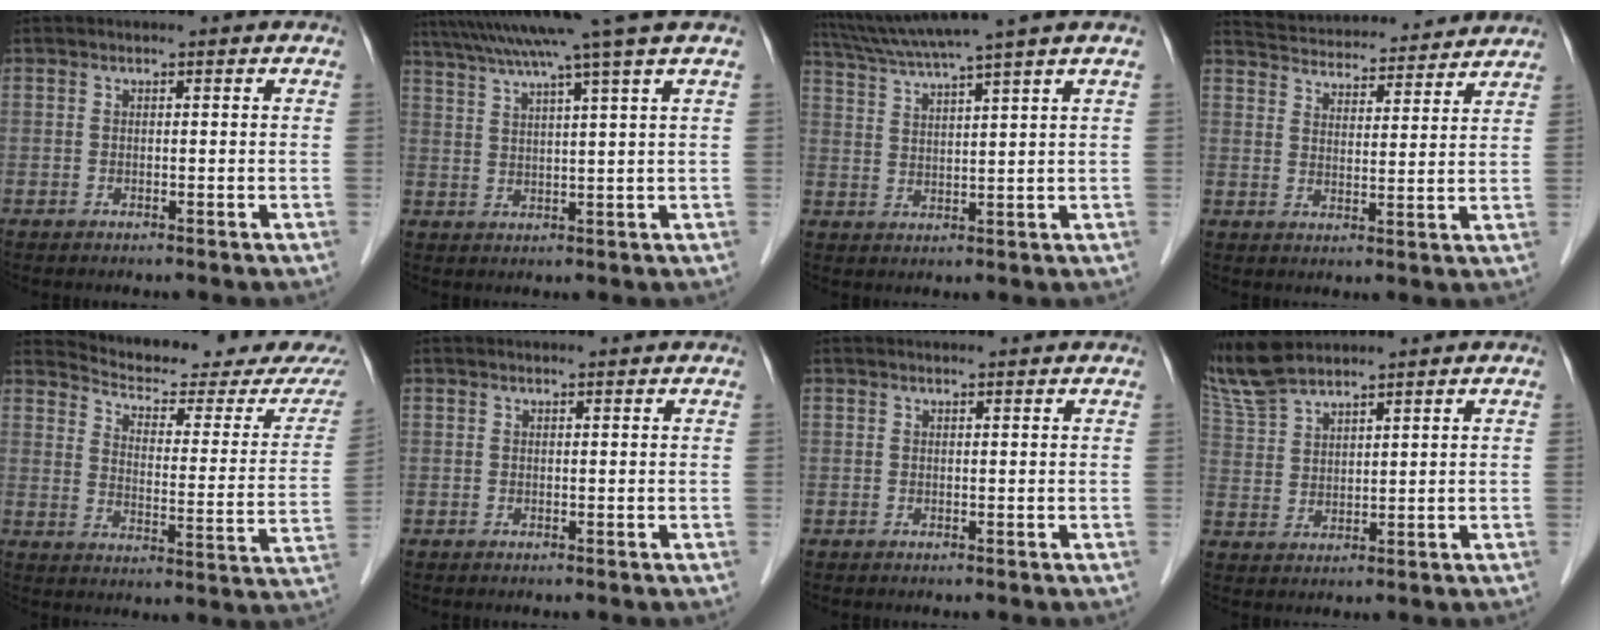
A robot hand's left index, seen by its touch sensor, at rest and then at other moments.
{"total": 13.3, "force": [10.7, -2.7, 7.5], "torque": [-0.126, -0.002, 0.155]}
{"total": 10.3, "force": [8.6, -2.4, 5.2], "torque": [-0.094, 0.010, 0.141]}
{"total": 16.8, "force": [16.0, 3.1, 4.1], "torque": [-0.065, 0.027, 0.223]}
{"total": 17.6, "force": [16.8, 1.4, 5.3], "torque": [-0.072, -0.065, 0.208]}
{"total": 1.7, "force": [1.6, 0.1, 0.3], "torque": [-0.008, 0.009, 0.021]}
{"total": 2.7, "force": [2.6, 0.1, 0.6], "torque": [-0.008, 0.014, 0.030]}
{"total": 10.2, "force": [9.1, 2.1, 4.0], "torque": [-0.103, 0.016, 0.196]}